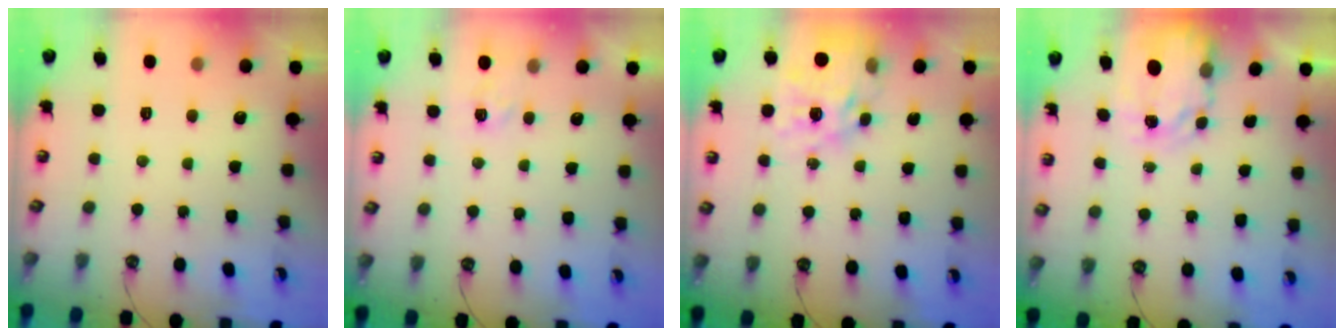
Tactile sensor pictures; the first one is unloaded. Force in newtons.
{"total": 3.5, "press": 3.5, "slide": 0.3}
{"total": 14.4, "press": 14.4, "slide": 0.9}
{"total": 3.8, "press": 3.8, "slide": 0.1}